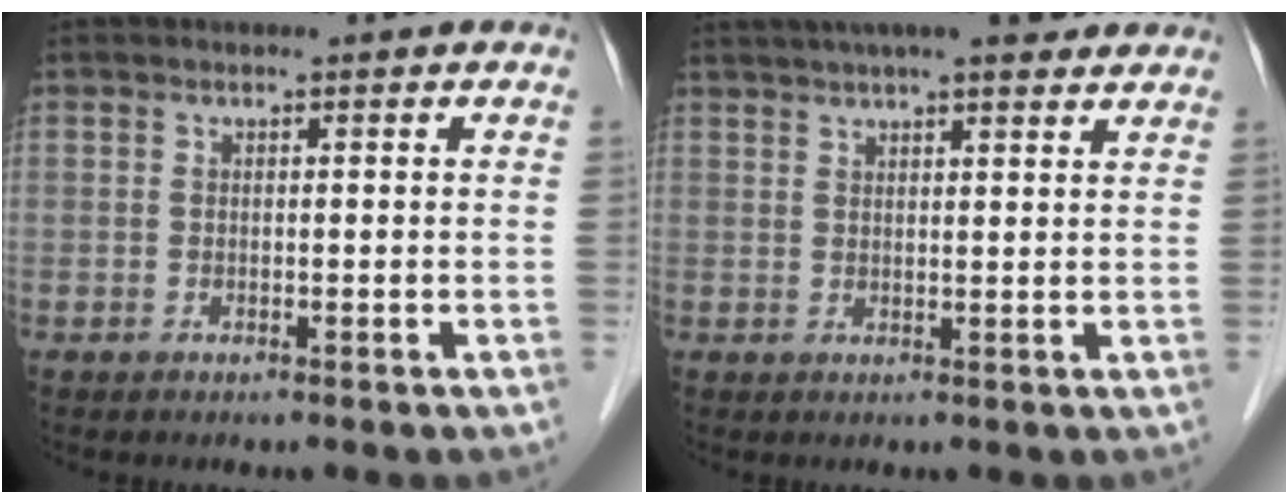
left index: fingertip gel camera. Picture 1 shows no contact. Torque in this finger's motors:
{"motor_torque": [0.46, -0.65, 0.84, 0.16]}